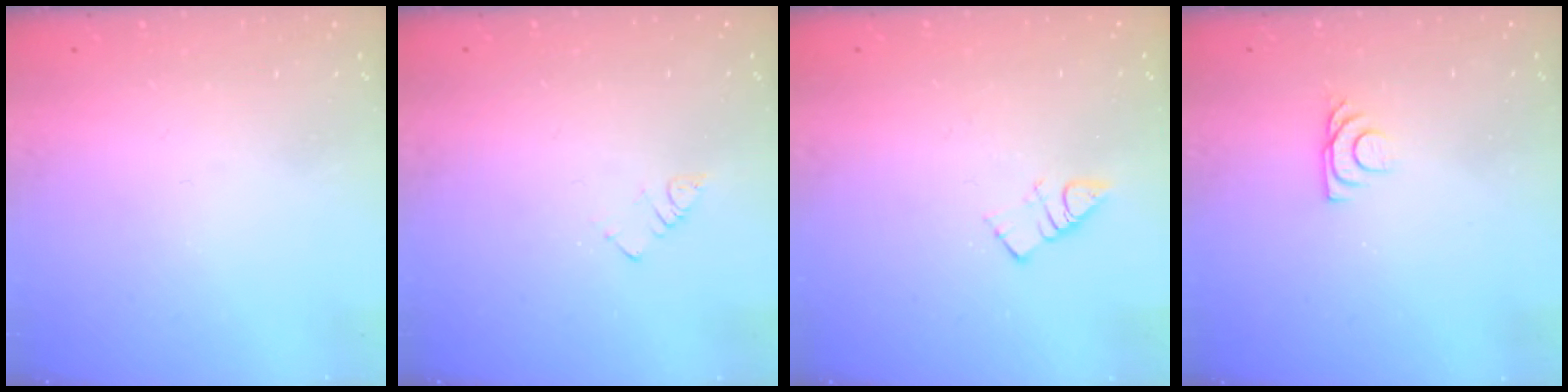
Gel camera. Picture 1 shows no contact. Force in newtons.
{"total": 2.3, "press": 2.3, "slide": 0.4}
{"total": 4.0, "press": 4.0, "slide": 0.4}
{"total": 5.3, "press": 5.3, "slide": 0.6}